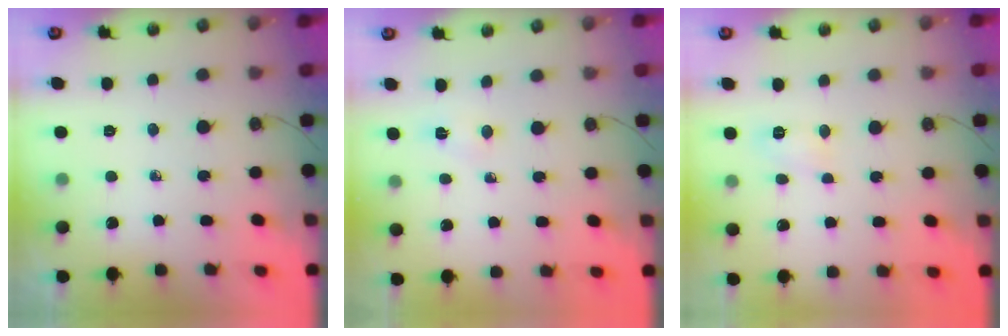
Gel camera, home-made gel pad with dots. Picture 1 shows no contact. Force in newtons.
{"total": 2.9, "press": 1.4, "slide": 2.6}
{"total": 6.2, "press": 6.2, "slide": 0.5}